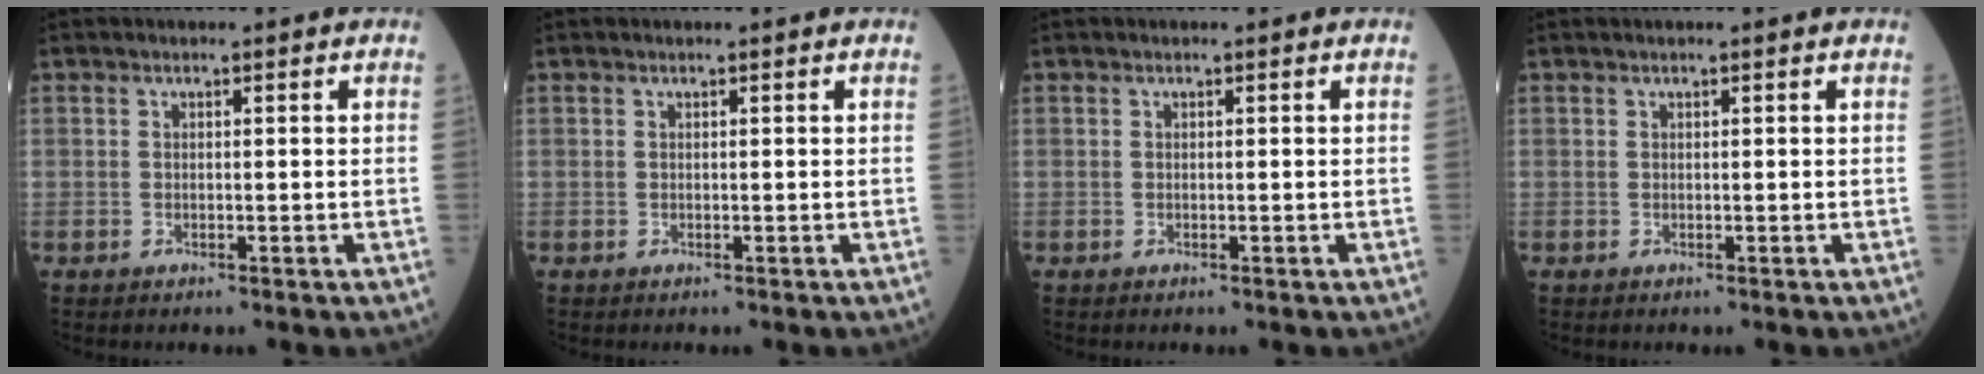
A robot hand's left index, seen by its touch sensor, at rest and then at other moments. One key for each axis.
{"total": 0.0}
{"total": 0.0}
{"total": 0.6, "fx": 0.5, "fy": -0.1, "fz": 0.3, "tx": -0.005, "ty": 0.009, "tz": 0.010}